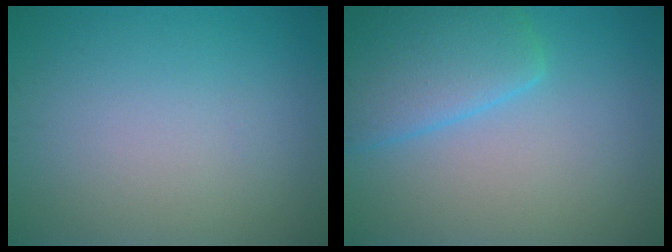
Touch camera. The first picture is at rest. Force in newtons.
{"total": 5.3, "press": 5.3, "slide": 0.2}